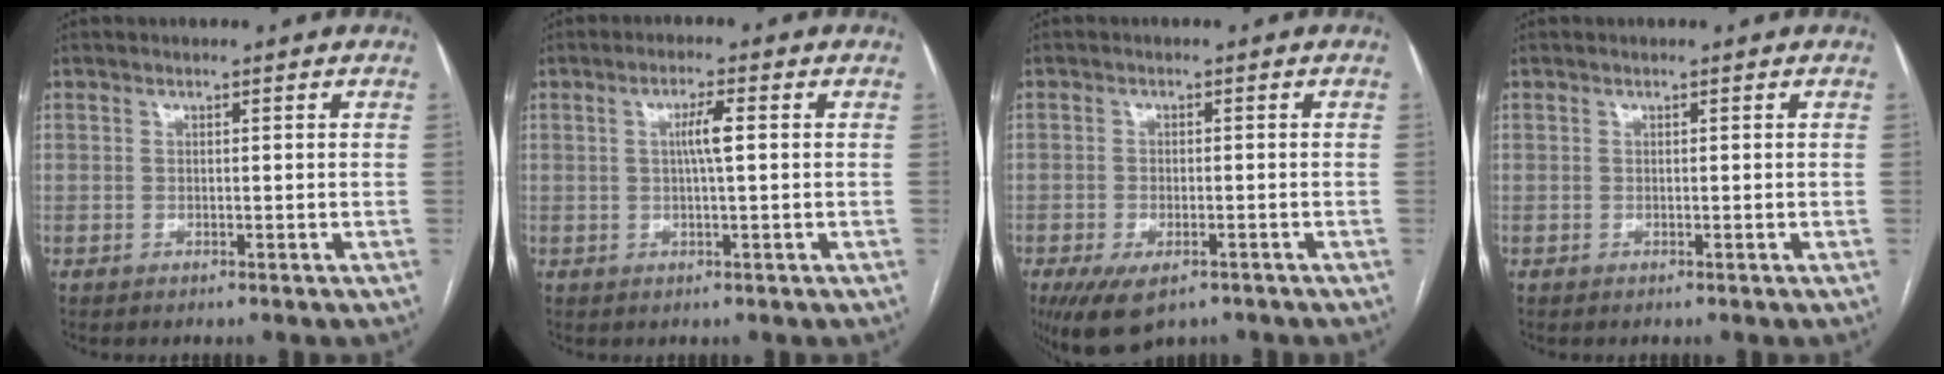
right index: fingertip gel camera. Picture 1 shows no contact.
{"total": 3.4, "force": [0.4, 0.1, 3.4], "torque": [-0.063, 0.003, 0.007]}
{"total": 7.5, "force": [-4.9, 3.4, 4.5], "torque": [-0.075, -0.009, -0.074]}
{"total": 0.0}